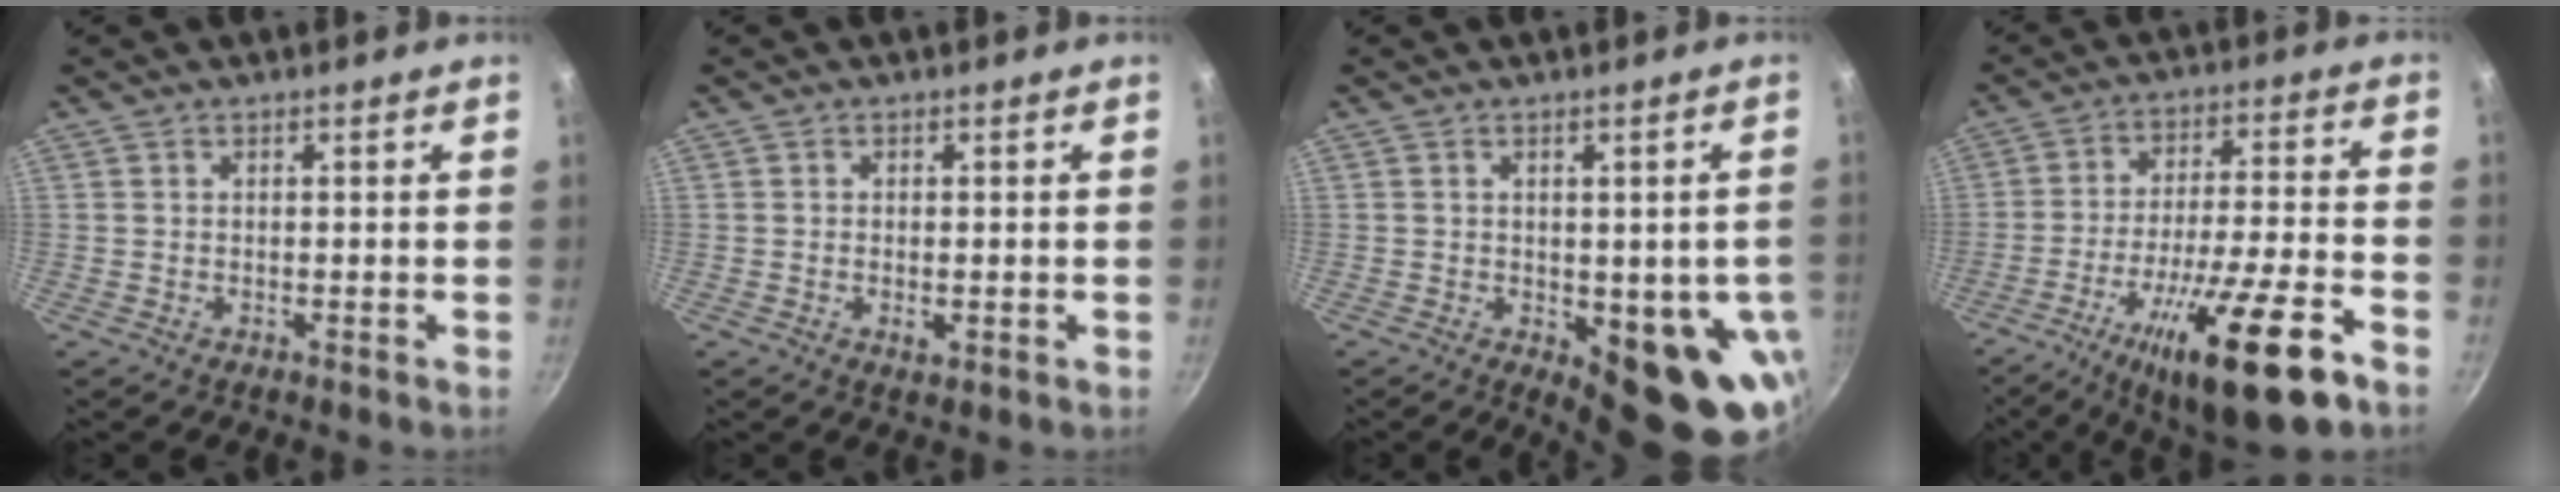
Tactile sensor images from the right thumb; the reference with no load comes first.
{"total": 2.0, "force": [-0.5, 0.9, 1.7], "torque": [-0.028, -0.004, -0.007]}
{"total": 12.5, "force": [-2.5, 5.1, 11.1], "torque": [-0.095, -0.015, -0.024]}
{"total": 21.3, "force": [-11.1, 4.9, 17.6], "torque": [-0.278, 0.034, -0.174]}